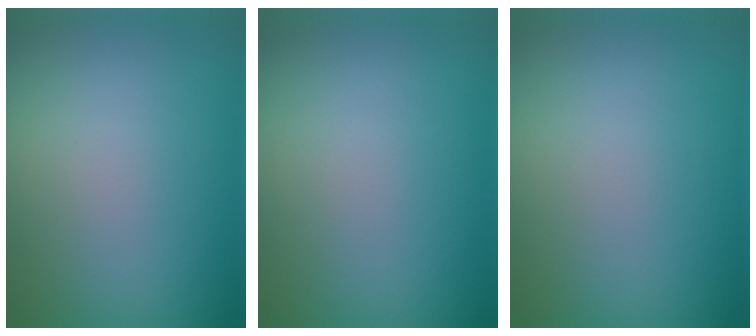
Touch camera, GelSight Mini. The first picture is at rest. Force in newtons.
{"total": 0.0}
{"total": 0.0}